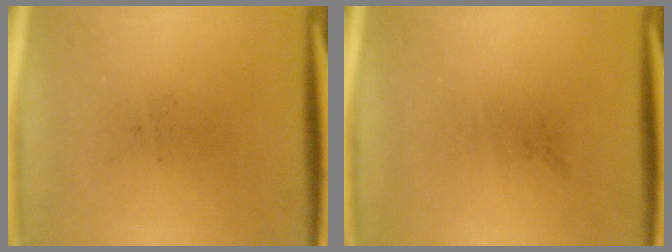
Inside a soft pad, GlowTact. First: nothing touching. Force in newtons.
{"total": 0.0}